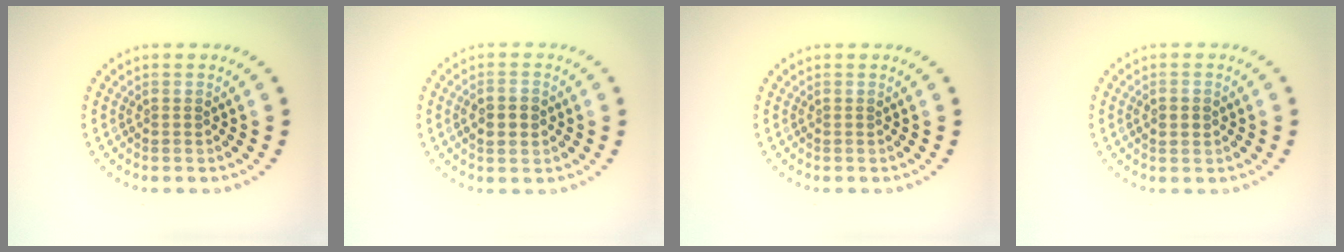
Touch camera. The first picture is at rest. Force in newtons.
{"total": 2.2, "press": 2.2, "slide": 0.1}
{"total": 0.0}
{"total": 2.0, "press": 1.9, "slide": 0.3}